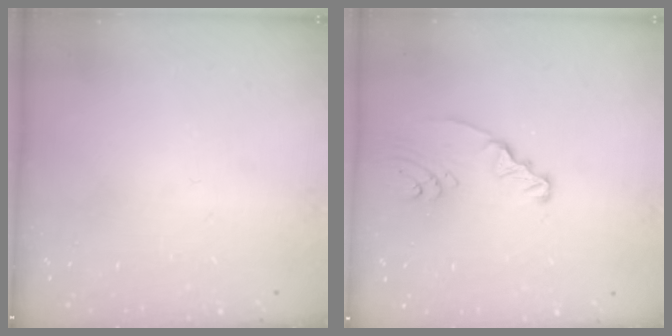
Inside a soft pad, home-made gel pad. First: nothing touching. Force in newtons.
{"total": 3.4, "press": 3.4, "slide": 0.3}